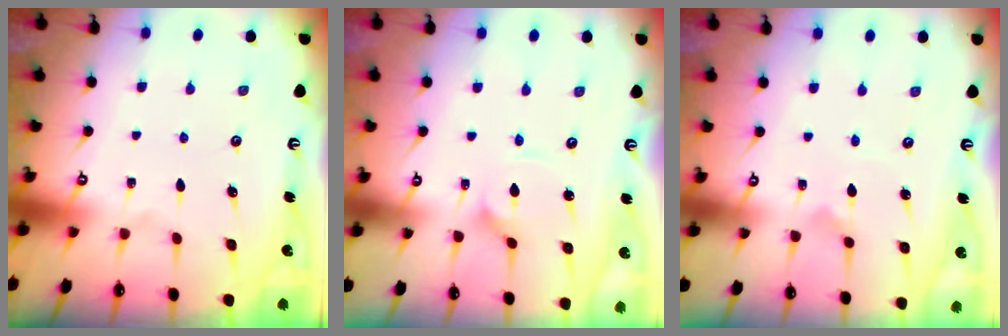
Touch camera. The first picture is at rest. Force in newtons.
{"total": 2.6, "press": 2.5, "slide": 0.3}
{"total": 0.7, "press": 0.7, "slide": 0.1}